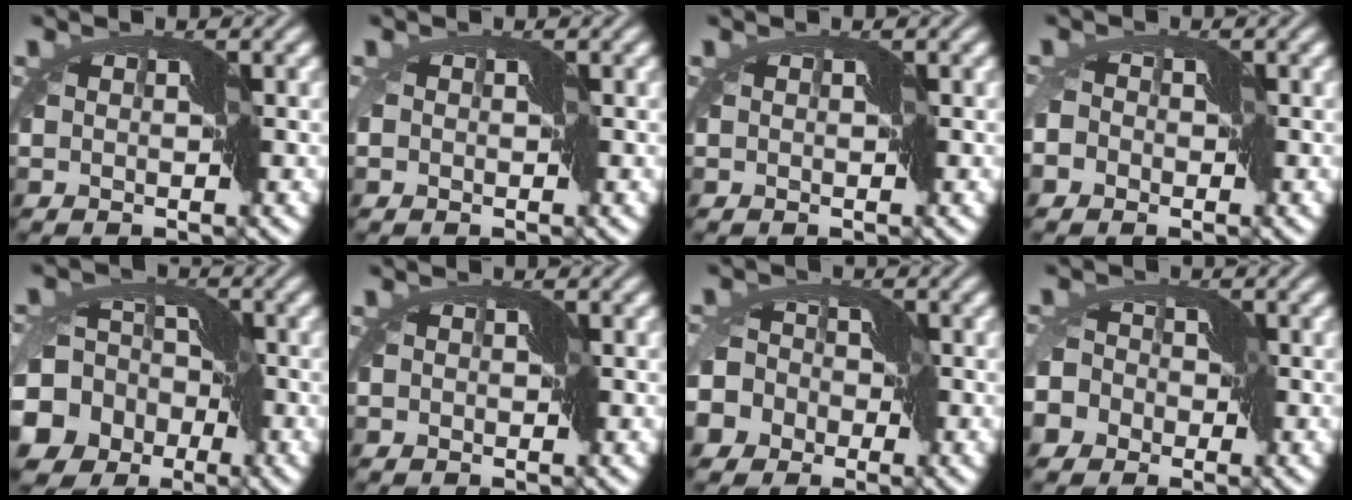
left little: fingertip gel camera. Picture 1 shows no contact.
{"total": 1.0, "force": [-0.3, 0.8, 0.5], "torque": [-0.010, -0.002, -0.003]}
{"total": 0.0}
{"total": 4.3, "force": [-2.3, 3.3, 1.5], "torque": [-0.016, -0.003, -0.051]}
{"total": 13.3, "force": [-4.9, 11.1, 5.4], "torque": [-0.118, -0.035, -0.108]}
{"total": 1.1, "force": [-0.5, 0.9, 0.4], "torque": [-0.002, 0.000, -0.008]}
{"total": 7.6, "force": [-3.4, 6.1, 2.9], "torque": [-0.041, -0.007, -0.081]}
{"total": 7.8, "force": [-4.2, 6.0, 2.8], "torque": [-0.042, -0.012, -0.087]}